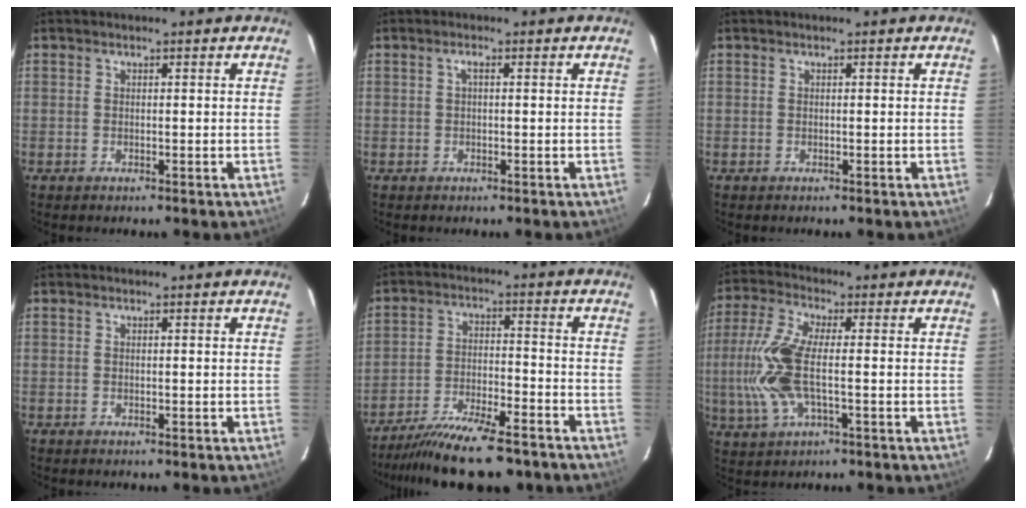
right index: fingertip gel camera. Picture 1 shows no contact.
{"total": 1.0, "force": [0.1, 0.2, 0.9], "torque": [-0.017, 0.006, 0.000]}
{"total": 0.0}
{"total": 0.0}
{"total": 15.9, "force": [-13.4, 3.5, 7.7], "torque": [-0.157, -0.021, -0.214]}
{"total": 11.6, "force": [-1.4, 3.8, 10.9], "torque": [-0.244, 0.002, -0.030]}